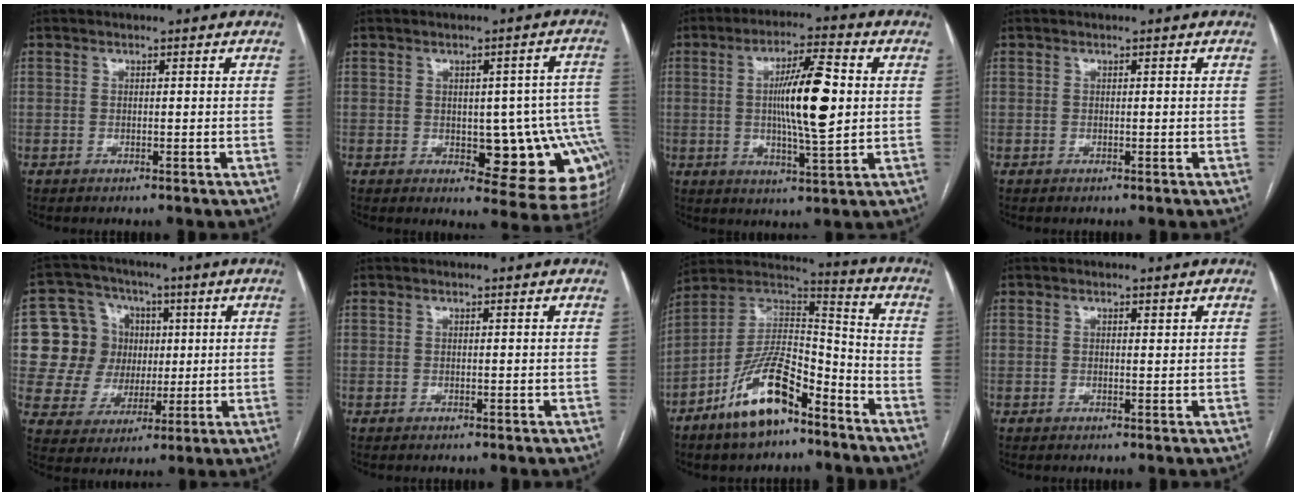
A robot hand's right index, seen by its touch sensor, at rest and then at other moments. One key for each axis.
{"total": 13.9, "fx": -2.5, "fy": 5.6, "fz": 12.5, "tx": -0.094, "ty": 0.023, "tz": -0.012}
{"total": 11.6, "fx": 1.1, "fy": 1.3, "fz": 11.4, "tx": -0.198, "ty": 0.004, "tz": 0.018}
{"total": 0.0}
{"total": 12.5, "fx": 2.5, "fy": 11.5, "fz": 3.9, "tx": -0.082, "ty": 0.048, "tz": 0.057}
{"total": 0.0}
{"total": 15.0, "fx": -9.5, "fy": 5.2, "fz": 10.4, "tx": -0.196, "ty": 0.018, "tz": -0.169}
{"total": 0.5, "fx": 0.4, "fy": 0.2, "fz": 0.3, "tx": -0.008, "ty": -0.002, "tz": 0.006}